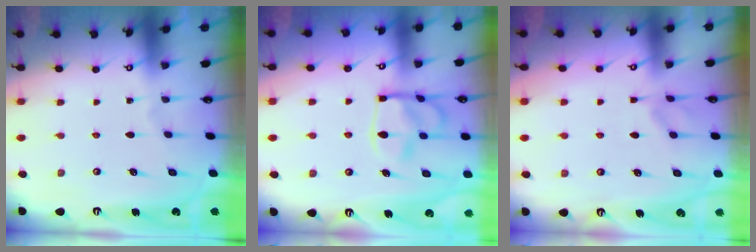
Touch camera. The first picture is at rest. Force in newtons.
{"total": 14.7, "press": 14.6, "slide": 1.5}
{"total": 3.7, "press": 3.7, "slide": 0.4}